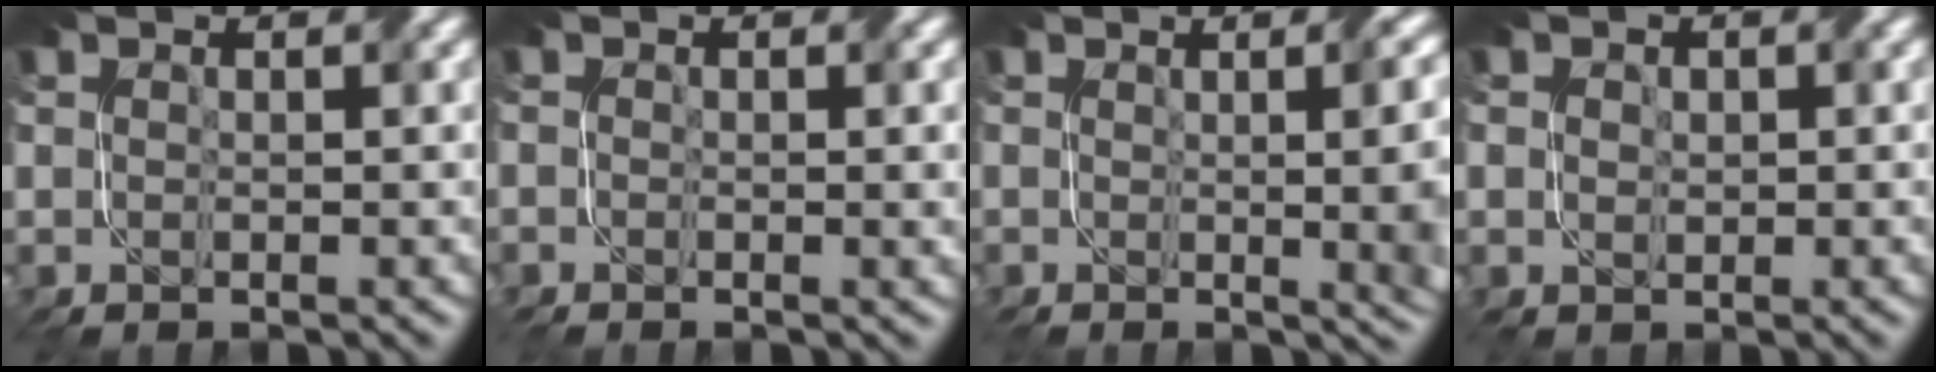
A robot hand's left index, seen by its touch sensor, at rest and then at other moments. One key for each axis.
{"total": 1.5, "fx": -1.3, "fy": 0.2, "fz": 0.7, "tx": 0.003, "ty": -0.002, "tz": -0.008}
{"total": 8.7, "fx": -0.6, "fy": 3.6, "fz": 7.9, "tx": -0.017, "ty": 0.020, "tz": -0.001}
{"total": 1.2, "fx": -1.0, "fy": 0.5, "fz": -0.6, "tx": 0.009, "ty": -0.002, "tz": 0.007}